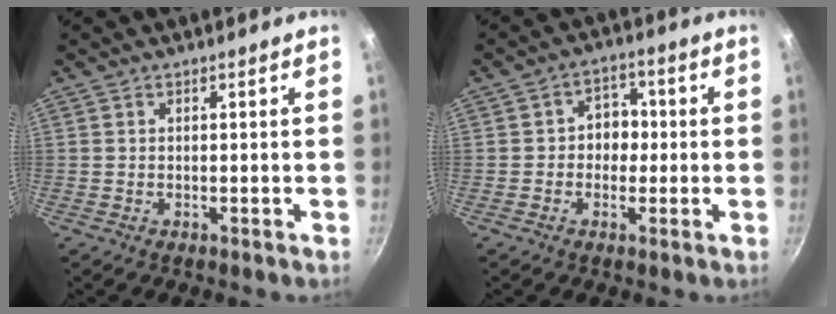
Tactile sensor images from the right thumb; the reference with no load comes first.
{"total": 5.5, "force": [-0.3, 4.6, 2.9], "torque": [0.006, 0.012, -0.010]}